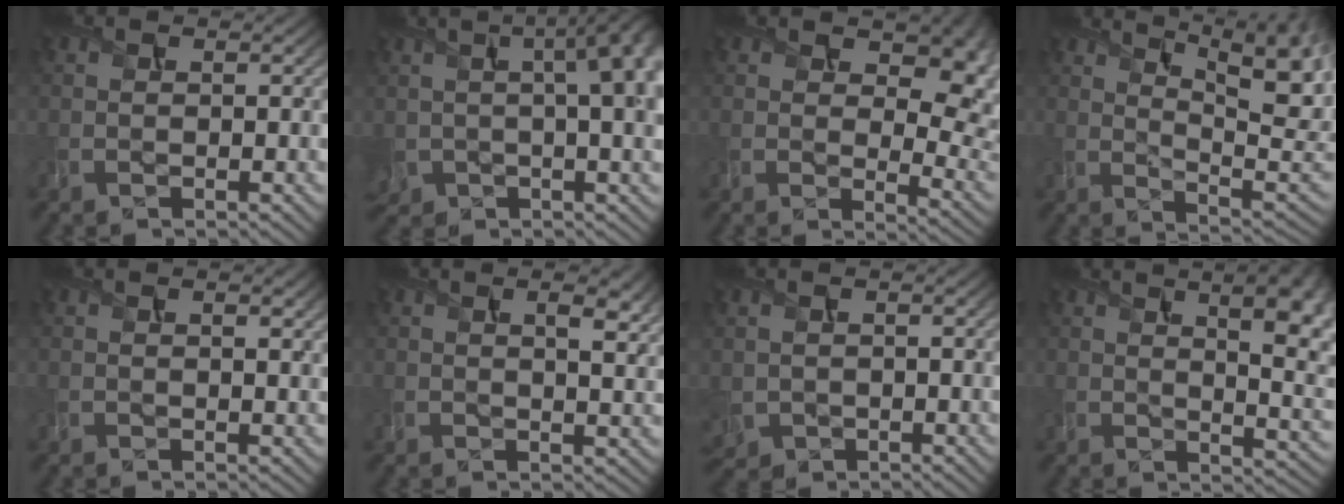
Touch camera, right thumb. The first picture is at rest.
{"total": 13.5, "force": [1.9, 6.9, 11.5], "torque": [-0.185, 0.003, 0.038]}
{"total": 10.9, "force": [4.4, 5.9, 7.9], "torque": [-0.122, -0.017, 0.079]}
{"total": 16.7, "force": [8.1, 6.4, 13.1], "torque": [-0.186, 0.040, 0.133]}
{"total": 1.5, "force": [0.8, 0.4, 1.2], "torque": [-0.021, 0.000, 0.016]}
{"total": 4.8, "force": [2.4, 1.6, 3.9], "torque": [-0.065, 0.003, 0.040]}
{"total": 2.6, "force": [-0.3, 2.3, 1.1], "torque": [-0.042, -0.014, -0.003]}
{"total": 13.0, "force": [4.1, 5.1, 11.3], "torque": [-0.135, 0.024, 0.061]}